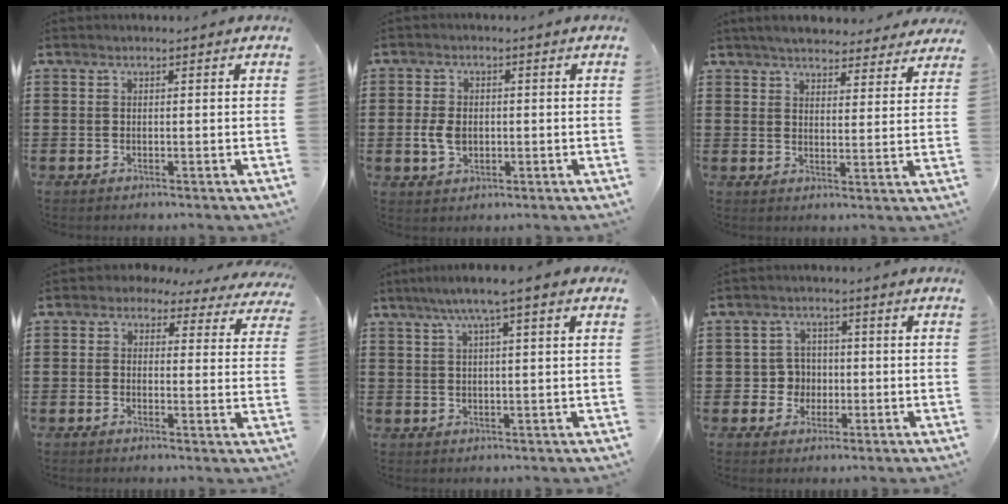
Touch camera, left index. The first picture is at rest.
{"total": 4.3, "force": [-0.4, 3.0, 3.0], "torque": [-0.075, 0.003, -0.011]}
{"total": 4.6, "force": [4.5, 0.6, 0.9], "torque": [-0.034, -0.015, 0.081]}
{"total": 2.2, "force": [1.7, 1.1, 0.9], "torque": [-0.029, -0.005, 0.027]}
{"total": 4.6, "force": [2.4, -0.1, 3.9], "torque": [-0.081, 0.005, 0.039]}
{"total": 4.1, "force": [-0.5, 3.9, 1.1], "torque": [-0.036, 0.009, -0.012]}